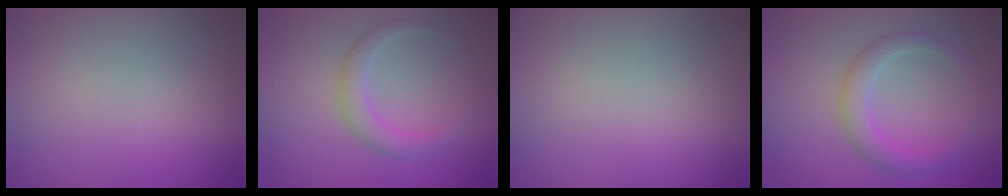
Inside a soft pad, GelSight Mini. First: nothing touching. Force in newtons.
{"total": 2.0, "press": 2.0, "slide": 0.2}
{"total": 0.0}
{"total": 2.6, "press": 2.6, "slide": 0.1}